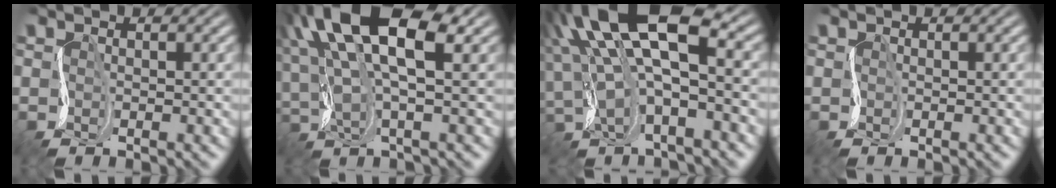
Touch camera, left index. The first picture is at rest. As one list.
[{"total": 11.6, "force": [6.3, 4.2, 8.8], "torque": [-0.185, 0.024, 0.114]}, {"total": 11.3, "force": [4.1, 4.3, 9.6], "torque": [-0.190, 0.023, 0.077]}, {"total": 0.0}]